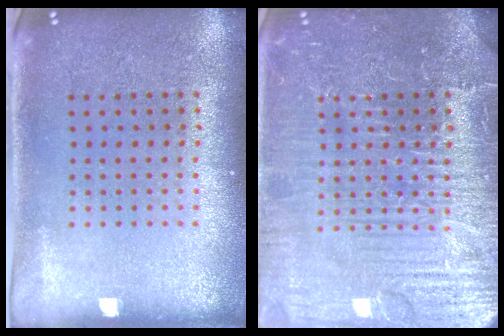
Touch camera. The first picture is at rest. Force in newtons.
{"total": 7.6, "press": 7.6, "slide": 1.0}